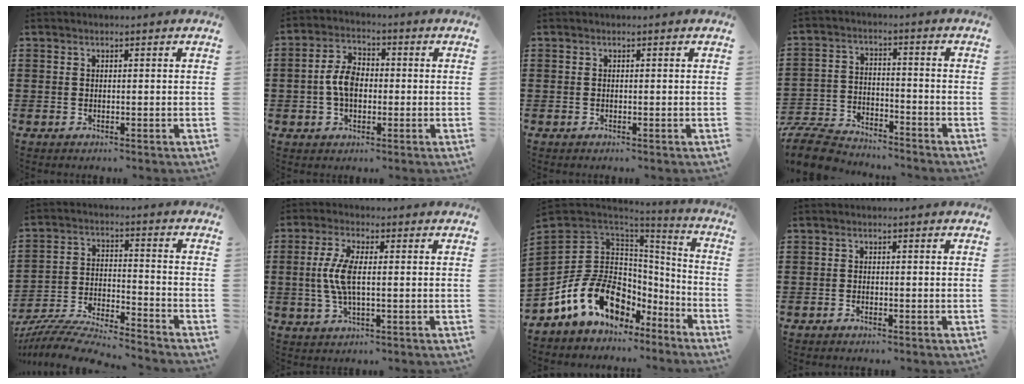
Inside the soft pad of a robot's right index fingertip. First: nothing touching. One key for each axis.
{"total": 5.8, "fx": -0.5, "fy": 3.7, "fz": 4.4, "tx": -0.107, "ty": 0.003, "tz": -0.016}
{"total": 0.0}
{"total": 8.0, "fx": -7.6, "fy": 1.7, "fz": 1.5, "tx": -0.045, "ty": 0.015, "tz": -0.154}
{"total": 7.9, "fx": -7.5, "fy": 0.4, "fz": 2.2, "tx": -0.049, "ty": 0.002, "tz": -0.151}
{"total": 6.0, "fx": -0.1, "fy": 1.9, "fz": 5.7, "tx": -0.131, "ty": -0.008, "tz": -0.011}
{"total": 14.5, "fx": -5.6, "fy": 10.4, "fz": 8.4, "tx": -0.207, "ty": 0.005, "tz": -0.101}
{"total": 0.7, "fx": -0.7, "fy": 0.2, "fz": 0.0, "tx": -0.003, "ty": 0.001, "tz": -0.014}